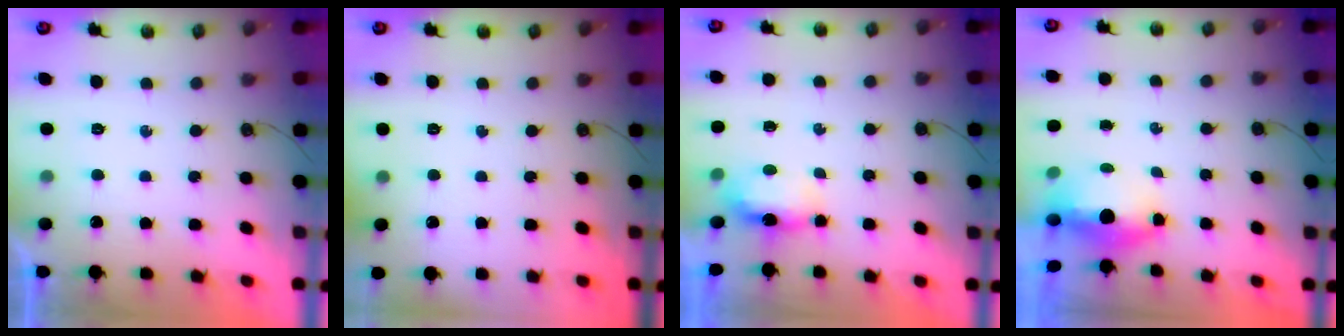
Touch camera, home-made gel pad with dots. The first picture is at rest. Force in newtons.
{"total": 0.0}
{"total": 5.4, "press": 5.2, "slide": 1.4}
{"total": 4.7, "press": 4.5, "slide": 1.2}